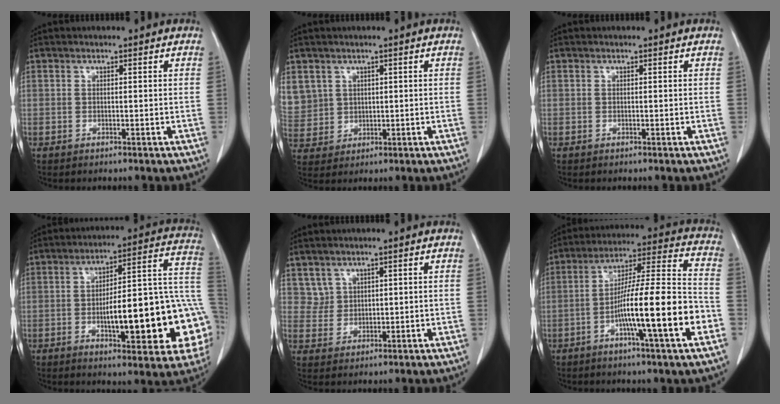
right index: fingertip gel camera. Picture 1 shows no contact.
{"total": 11.5, "force": [3.7, 10.5, 3.0], "torque": [-0.127, 0.029, 0.097]}
{"total": 0.0}
{"total": 22.3, "force": [-4.8, 5.1, 21.1], "torque": [-0.208, 0.037, -0.054]}
{"total": 3.1, "force": [2.0, 2.4, -0.1], "torque": [0.010, 0.006, 0.041]}
{"total": 17.5, "force": [-5.6, 0.6, 16.6], "torque": [-0.269, 0.006, -0.093]}